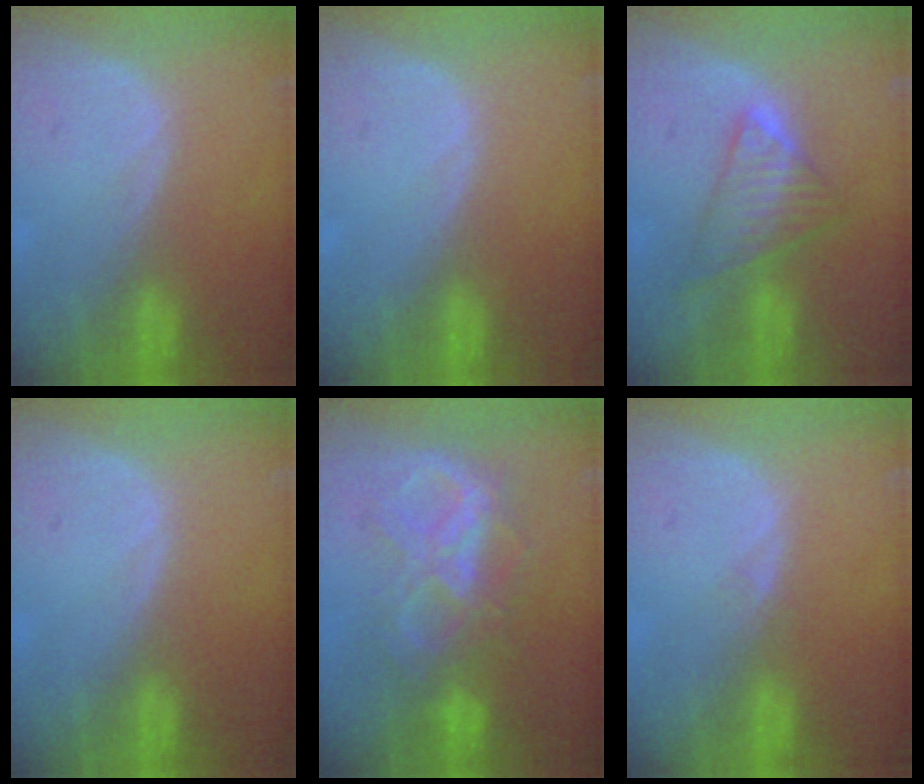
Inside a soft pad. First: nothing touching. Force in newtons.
{"total": 0.0}
{"total": 6.3, "press": 6.2, "slide": 1.4}
{"total": 0.0}
{"total": 7.9, "press": 7.9, "slide": 0.6}
{"total": 0.7, "press": 0.7, "slide": 0.1}